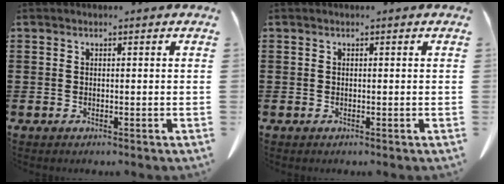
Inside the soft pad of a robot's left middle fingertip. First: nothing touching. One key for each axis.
{"total": 0.0}